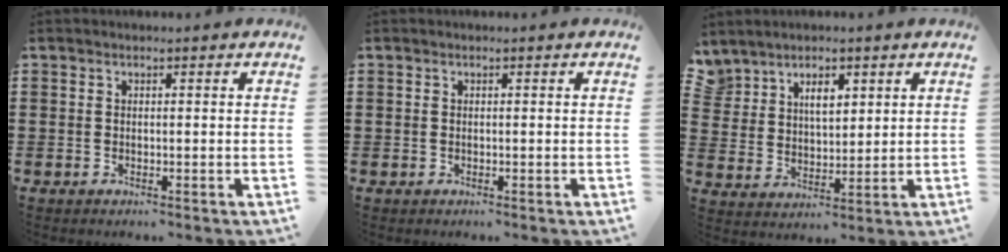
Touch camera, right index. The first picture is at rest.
{"total": 0.0}
{"total": 5.5, "force": [3.7, 3.2, 2.4], "torque": [-0.056, 0.009, 0.068]}